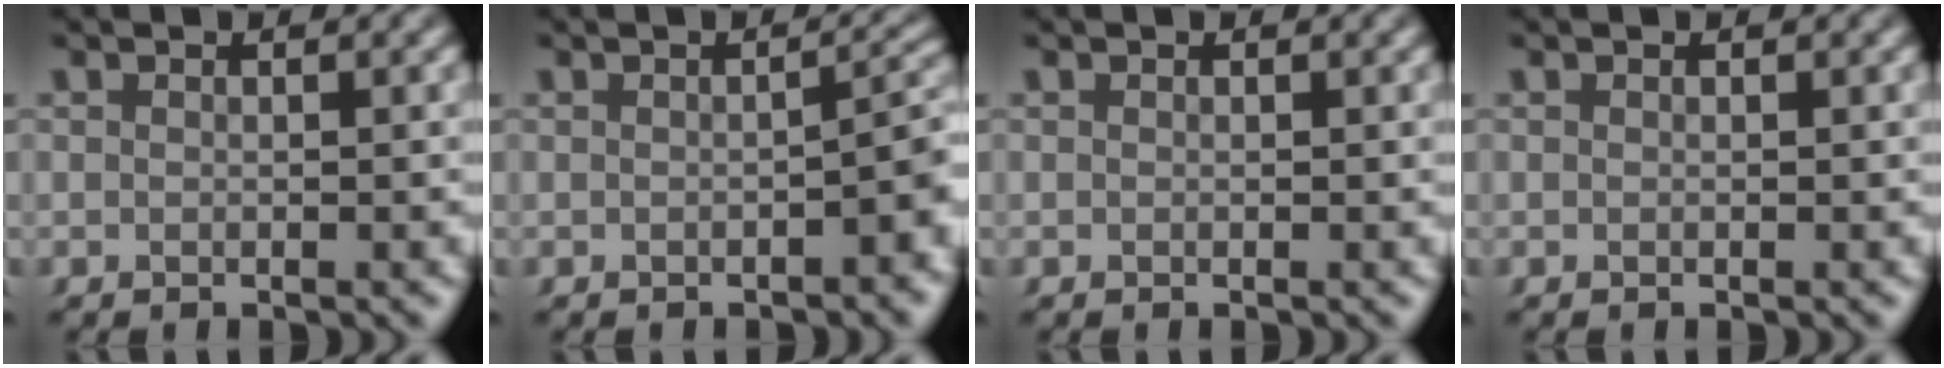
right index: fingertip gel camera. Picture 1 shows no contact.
{"total": 2.9, "force": [-0.6, 1.0, 2.6], "torque": [-0.030, 0.005, -0.008]}
{"total": 0.0}
{"total": 0.0}